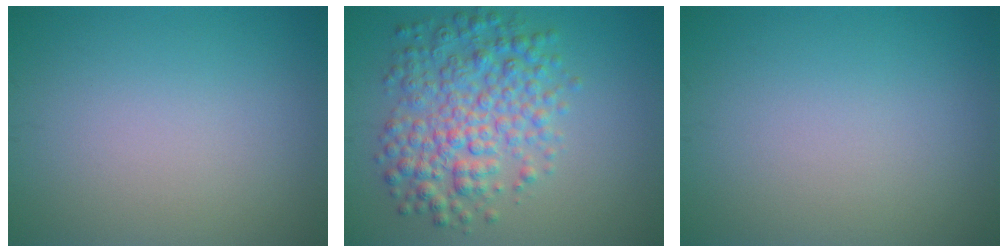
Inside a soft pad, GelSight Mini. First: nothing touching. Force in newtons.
{"total": 6.3, "press": 6.3, "slide": 0.1}
{"total": 0.0}